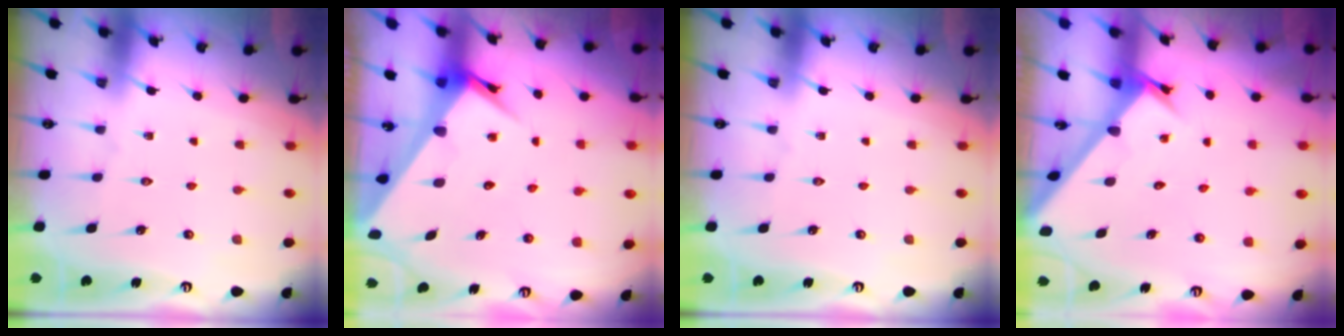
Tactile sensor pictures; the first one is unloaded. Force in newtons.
{"total": 5.4, "press": 5.4, "slide": 0.5}
{"total": 0.0}
{"total": 2.6, "press": 2.6, "slide": 0.2}